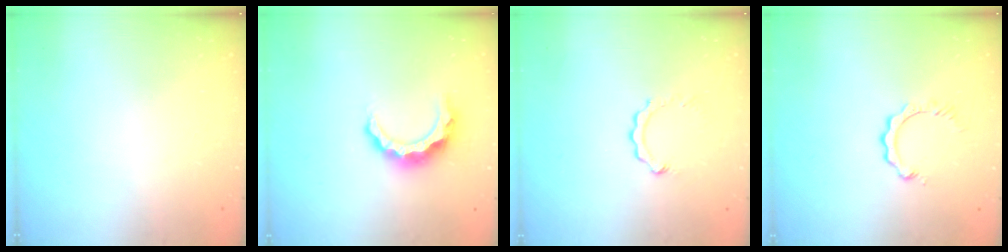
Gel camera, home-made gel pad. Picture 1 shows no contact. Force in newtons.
{"total": 8.1, "press": 8.1, "slide": 0.8}
{"total": 2.5, "press": 2.4, "slide": 0.4}
{"total": 3.0, "press": 2.9, "slide": 0.3}